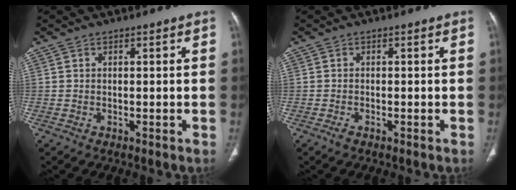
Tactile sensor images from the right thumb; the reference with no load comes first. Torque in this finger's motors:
{"motor_torque": [0.22, 0.01, -0.21, -0.15, -0.01]}